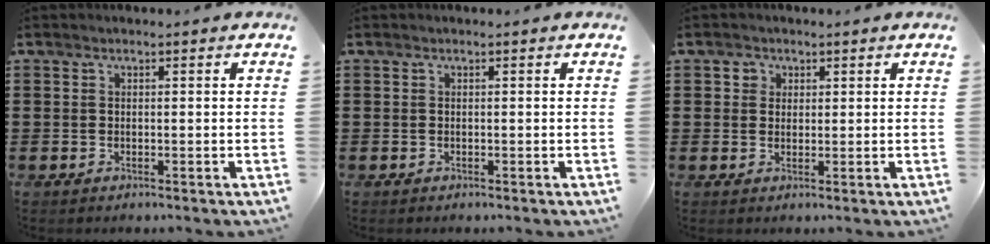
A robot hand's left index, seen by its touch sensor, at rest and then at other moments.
{"total": 0.0}
{"total": 1.9, "force": [0.8, 1.7, 0.3], "torque": [-0.004, 0.005, 0.010]}